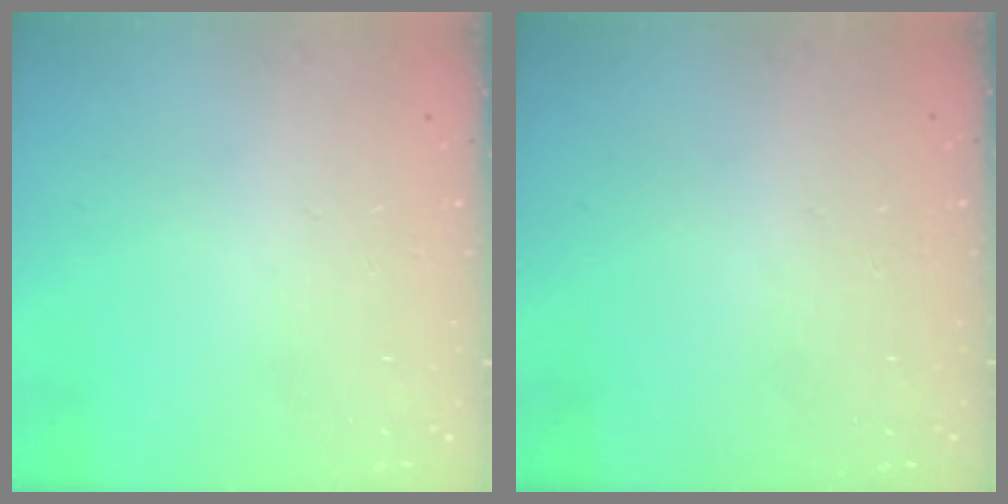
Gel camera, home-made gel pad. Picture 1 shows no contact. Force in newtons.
{"total": 0.5, "press": 0.5, "slide": 0.1}